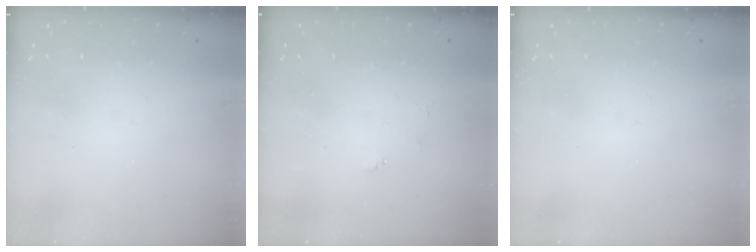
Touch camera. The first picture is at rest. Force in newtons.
{"total": 3.4, "press": 3.4, "slide": 0.4}
{"total": 0.0}